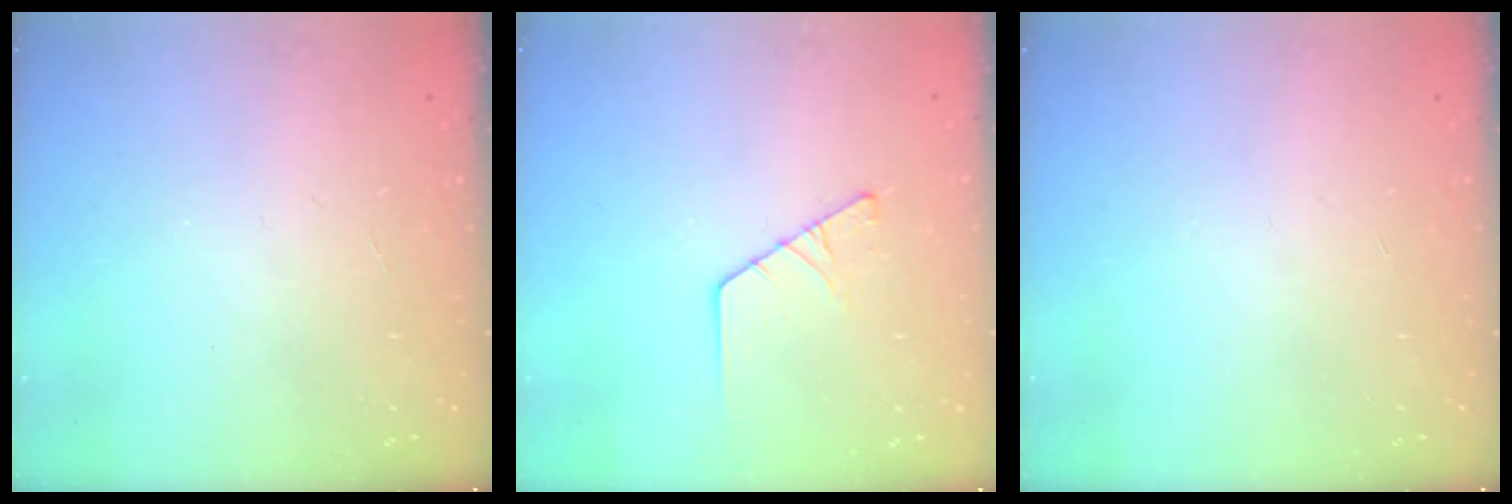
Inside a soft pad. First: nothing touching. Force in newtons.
{"total": 2.5, "press": 2.5, "slide": 0.3}
{"total": 0.0}